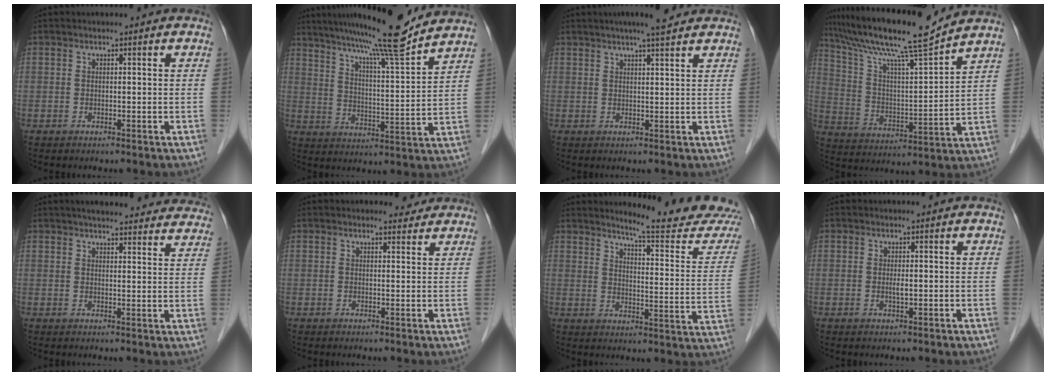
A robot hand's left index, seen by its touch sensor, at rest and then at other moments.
{"total": 14.6, "force": [12.7, -1.3, 7.1], "torque": [-0.121, -0.003, 0.192]}
{"total": 6.5, "force": [5.3, 0.4, 3.8], "torque": [-0.057, 0.022, 0.075]}
{"total": 16.5, "force": [14.1, -0.6, 8.6], "torque": [-0.159, 0.007, 0.240]}
{"total": 21.2, "force": [19.5, 3.9, 7.2], "torque": [-0.084, -0.002, 0.227]}
{"total": 2.1, "force": [2.0, 0.8, 0.1], "torque": [-0.005, -0.003, 0.023]}
{"total": 16.5, "force": [15.7, -0.7, 5.2], "torque": [-0.073, -0.102, 0.186]}
{"total": 1.0, "force": [0.0, 0.2, 1.0], "torque": [-0.021, -0.003, 0.001]}